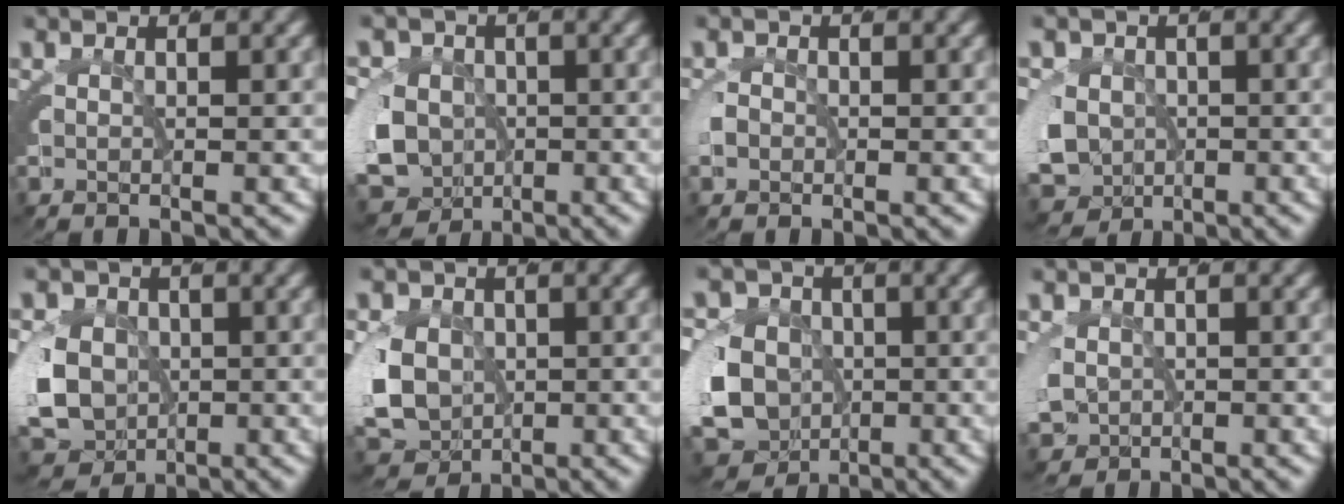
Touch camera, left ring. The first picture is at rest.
{"total": 12.8, "force": [-3.9, 11.3, 4.6], "torque": [-0.117, -0.049, -0.058]}
{"total": 0.7, "force": [-0.4, 0.3, 0.5], "torque": [-0.027, -0.001, -0.004]}
{"total": 9.5, "force": [-3.1, 8.2, 3.6], "torque": [-0.097, -0.045, -0.039]}
{"total": 10.6, "force": [-2.8, 9.2, 4.6], "torque": [-0.112, -0.038, -0.039]}
{"total": 9.2, "force": [-2.2, 7.9, 4.2], "torque": [-0.109, -0.039, -0.024]}
{"total": 14.9, "force": [-3.9, 13.3, 5.5], "torque": [-0.150, -0.063, -0.059]}
{"total": 4.3, "force": [-0.8, 3.7, 1.9], "torque": [-0.071, -0.036, 0.003]}